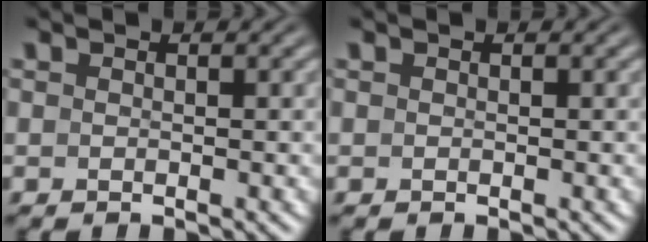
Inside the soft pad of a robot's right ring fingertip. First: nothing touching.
{"total": 0.0}